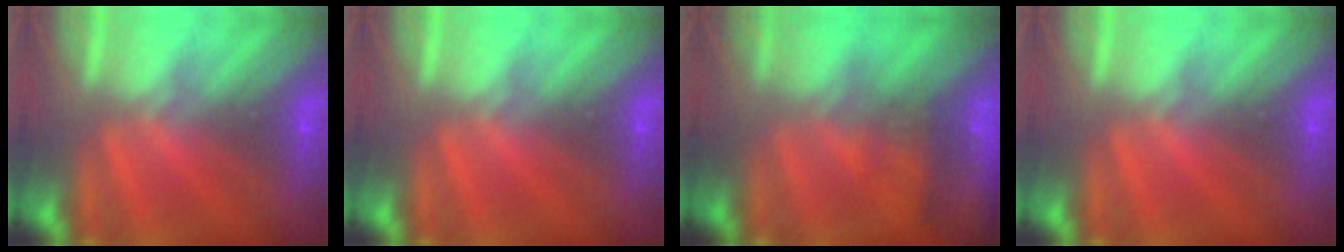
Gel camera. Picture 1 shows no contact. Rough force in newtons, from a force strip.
{"total": 0.0}
{"total": 9.3}
{"total": 0.0}